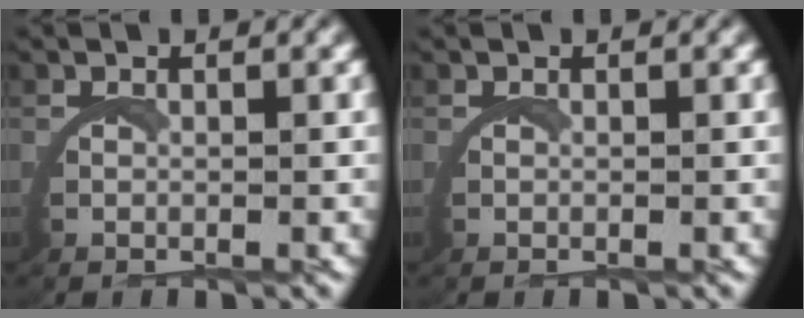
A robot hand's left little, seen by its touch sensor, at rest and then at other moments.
{"total": 0.0}